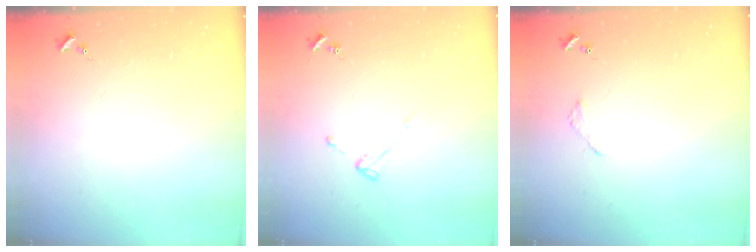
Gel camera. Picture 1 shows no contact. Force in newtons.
{"total": 3.0, "press": 3.0, "slide": 0.4}
{"total": 2.0, "press": 2.0, "slide": 0.3}